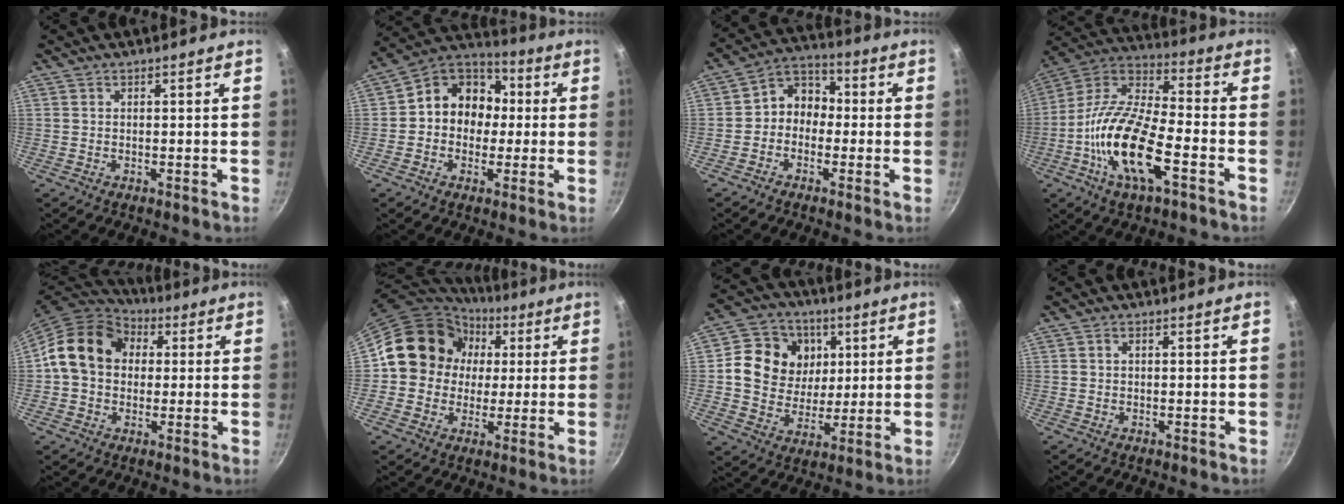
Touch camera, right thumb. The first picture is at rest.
{"total": 12.9, "force": [0.3, 11.0, 6.7], "torque": [-0.057, 0.038, -0.017]}
{"total": 7.3, "force": [-1.1, 6.1, 3.9], "torque": [-0.026, 0.036, -0.041]}
{"total": 18.8, "force": [-6.7, 7.1, 16.0], "torque": [-0.305, 0.036, -0.146]}
{"total": 14.9, "force": [2.3, 12.0, 8.5], "torque": [-0.120, 0.028, 0.023]}
{"total": 15.2, "force": [2.6, 13.7, 6.0], "torque": [-0.069, 0.020, 0.030]}
{"total": 14.5, "force": [3.9, 12.3, 6.6], "torque": [-0.086, -0.012, 0.062]}
{"total": 0.9, "force": [0.1, 0.6, 0.6], "torque": [-0.010, 0.005, 0.002]}